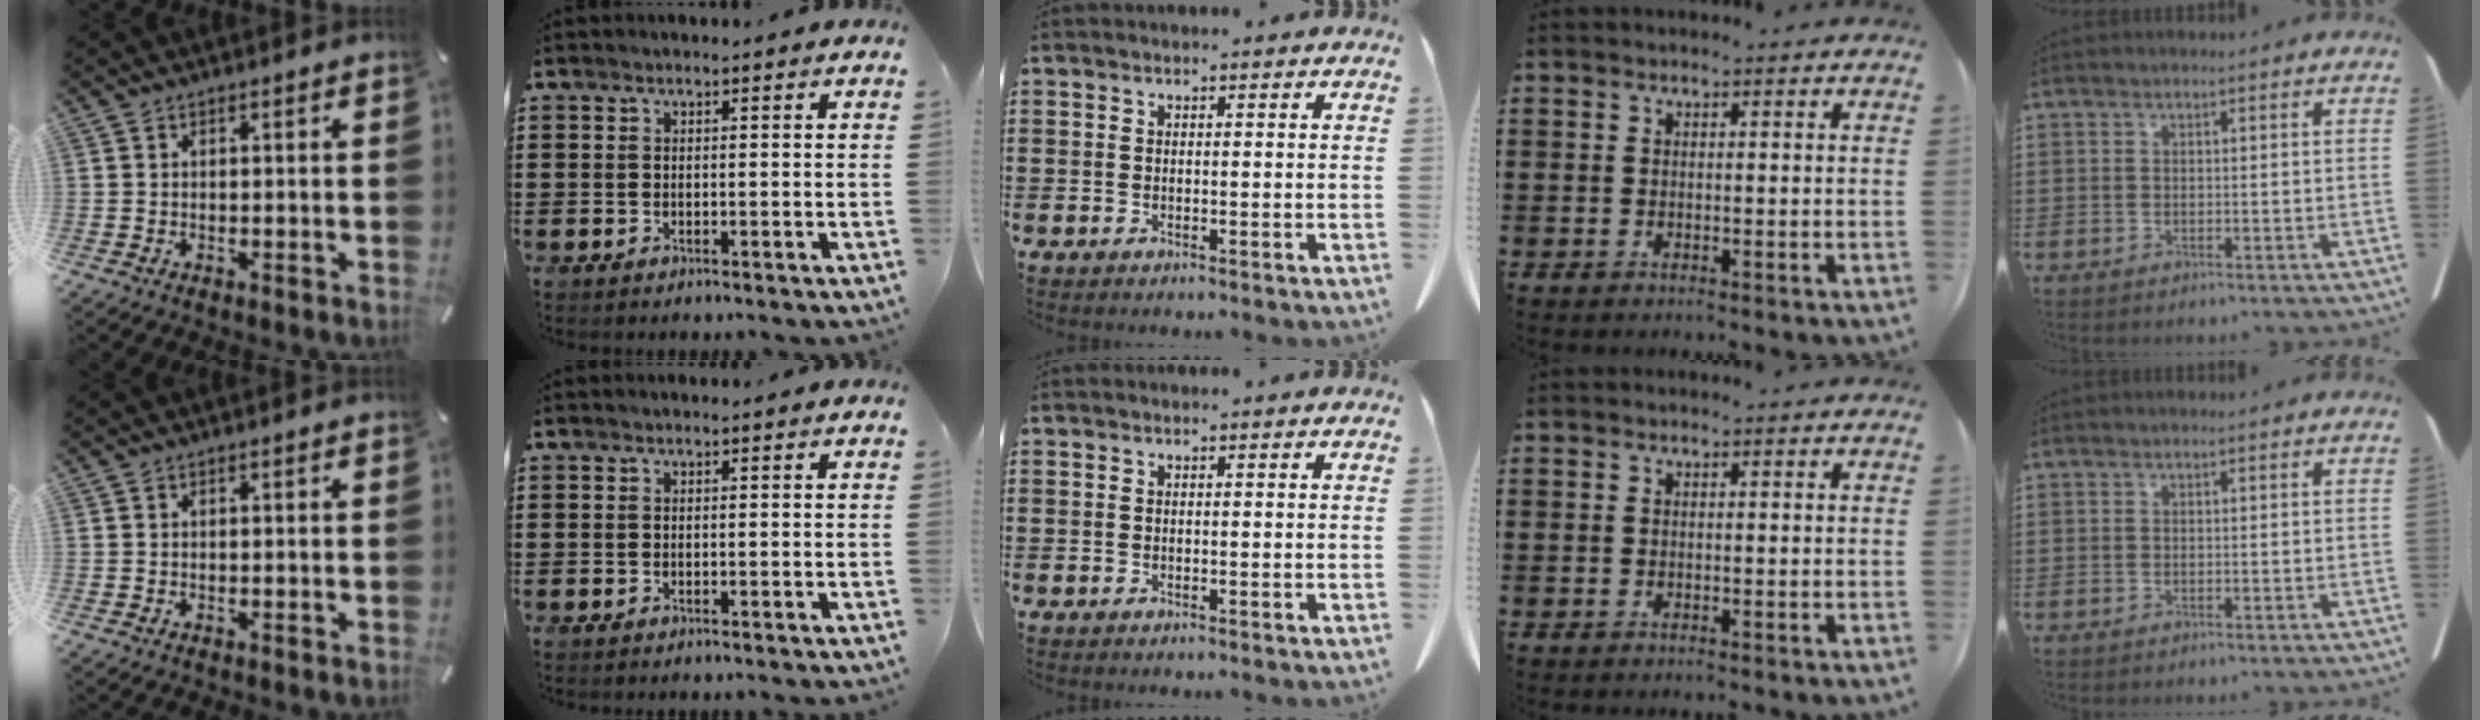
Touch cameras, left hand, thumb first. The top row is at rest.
{}